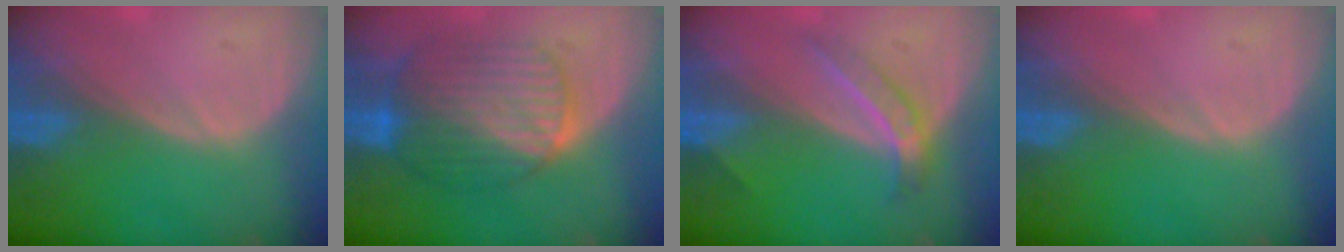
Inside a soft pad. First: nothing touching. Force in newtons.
{"total": 9.7, "press": 9.7, "slide": 1.0}
{"total": 4.2, "press": 4.2, "slide": 0.4}
{"total": 0.0}